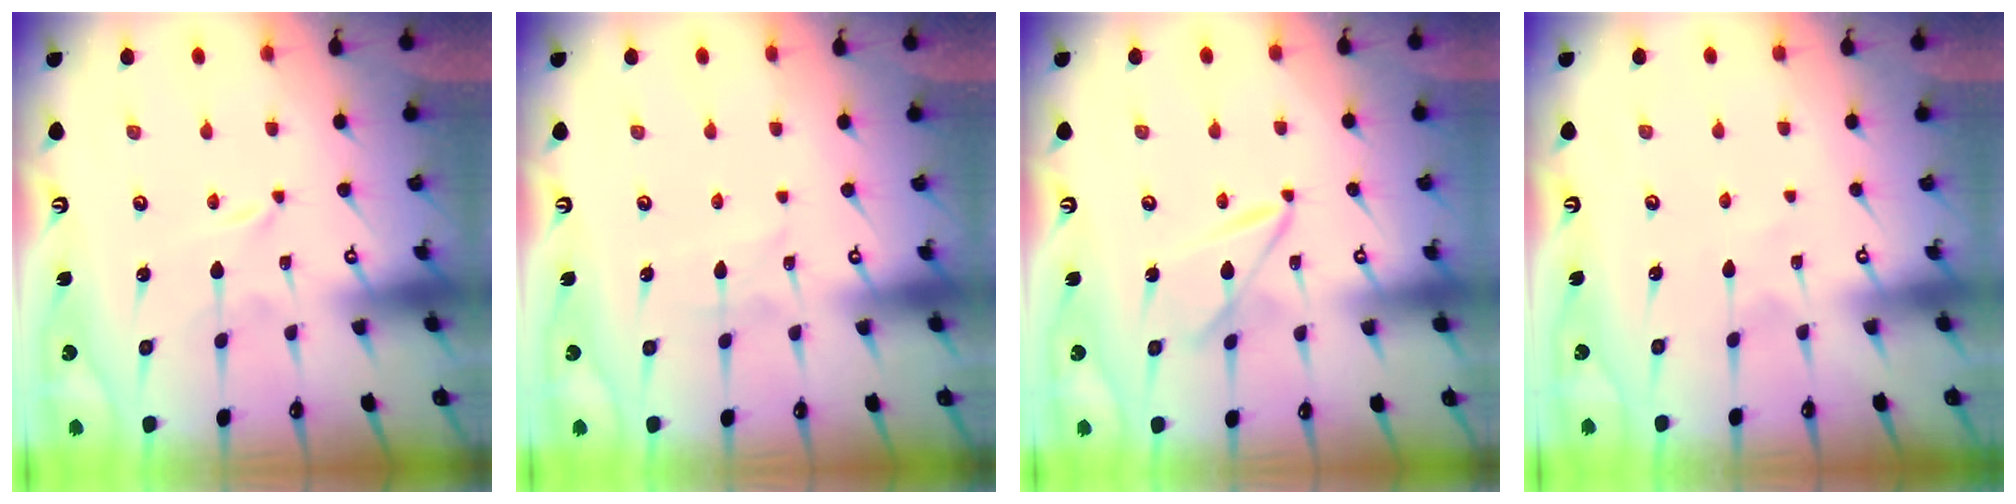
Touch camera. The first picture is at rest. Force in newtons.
{"total": 2.3, "press": 2.3, "slide": 0.3}
{"total": 6.4, "press": 6.4, "slide": 0.4}
{"total": 2.2, "press": 2.2, "slide": 0.3}